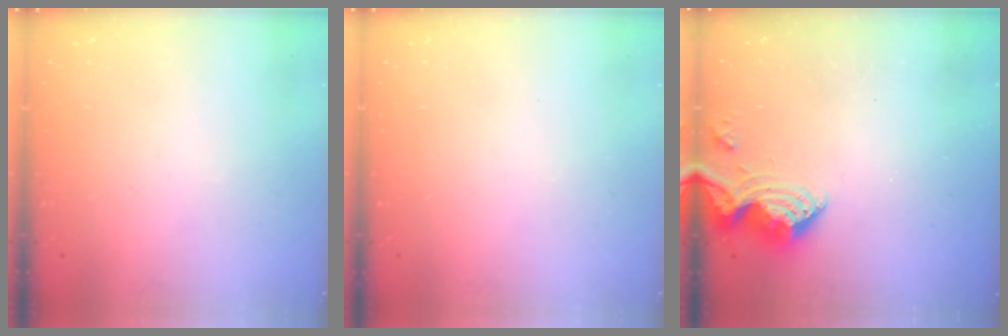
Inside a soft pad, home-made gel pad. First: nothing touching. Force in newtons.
{"total": 0.0}
{"total": 9.8, "press": 9.7, "slide": 1.0}